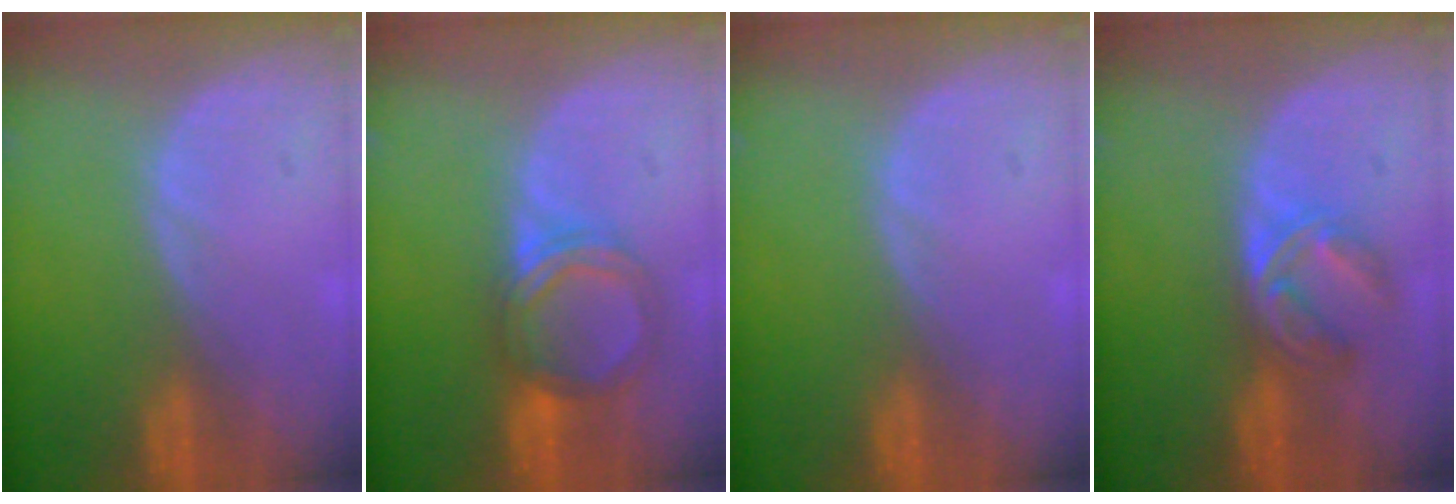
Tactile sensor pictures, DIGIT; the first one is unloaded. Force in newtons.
{"total": 5.5, "press": 5.2, "slide": 1.7}
{"total": 0.0}
{"total": 5.7, "press": 4.7, "slide": 3.2}